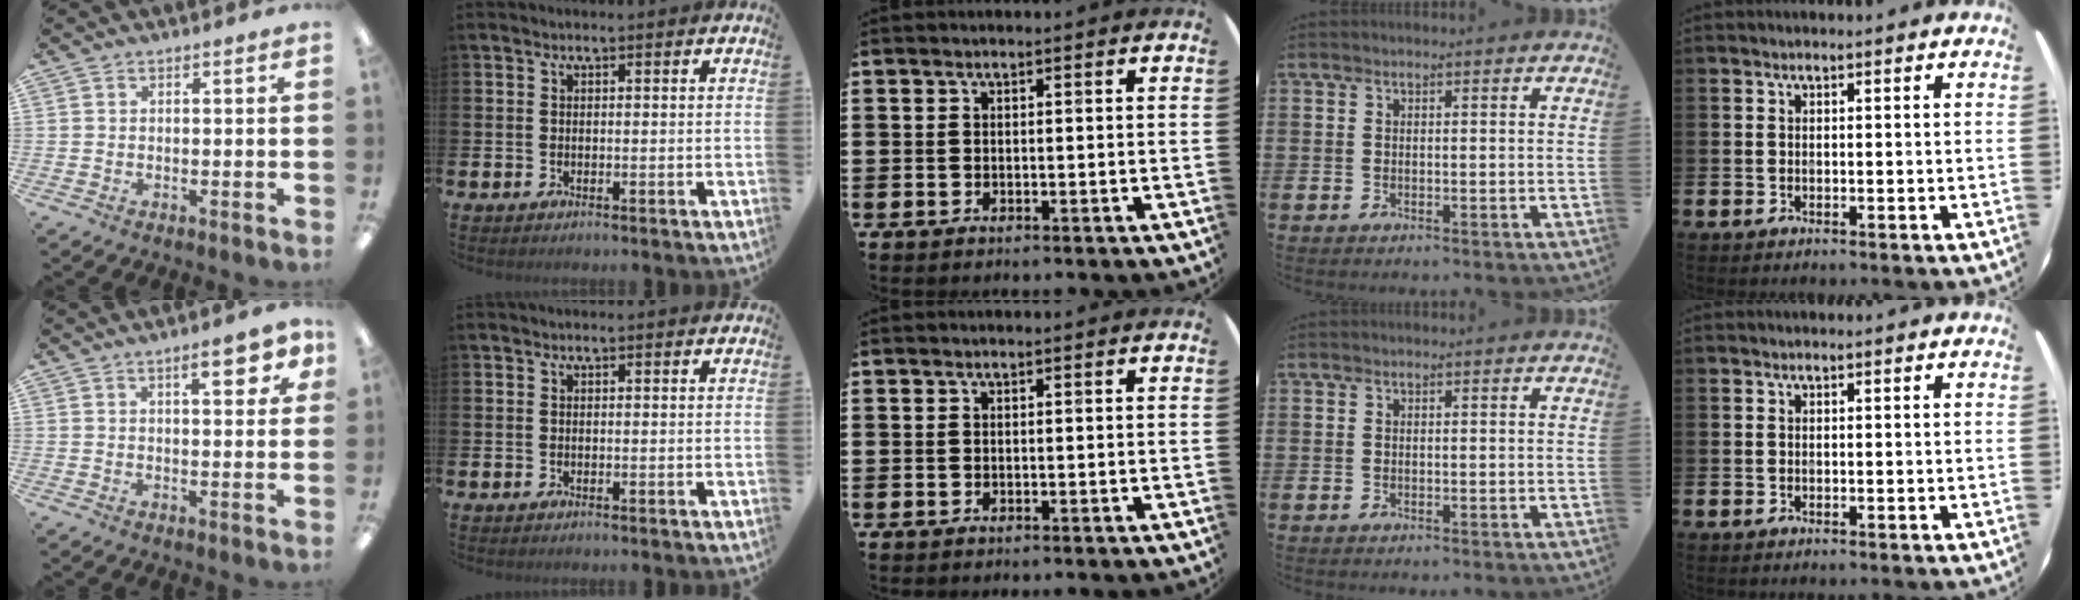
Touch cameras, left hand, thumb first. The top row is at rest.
{"thumb": {"total": 8.1, "force": [4.0, 2.9, 6.4], "torque": [-0.075, -0.014, 0.056]}}